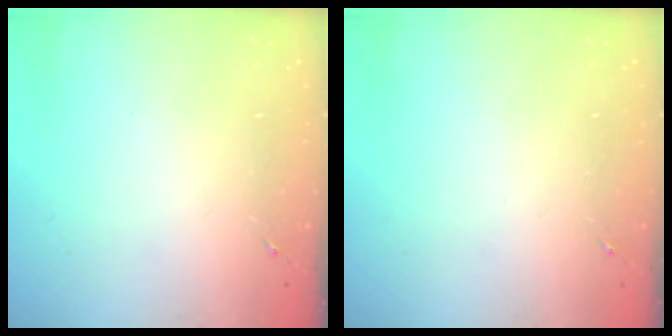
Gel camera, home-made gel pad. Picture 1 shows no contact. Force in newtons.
{"total": 0.0}